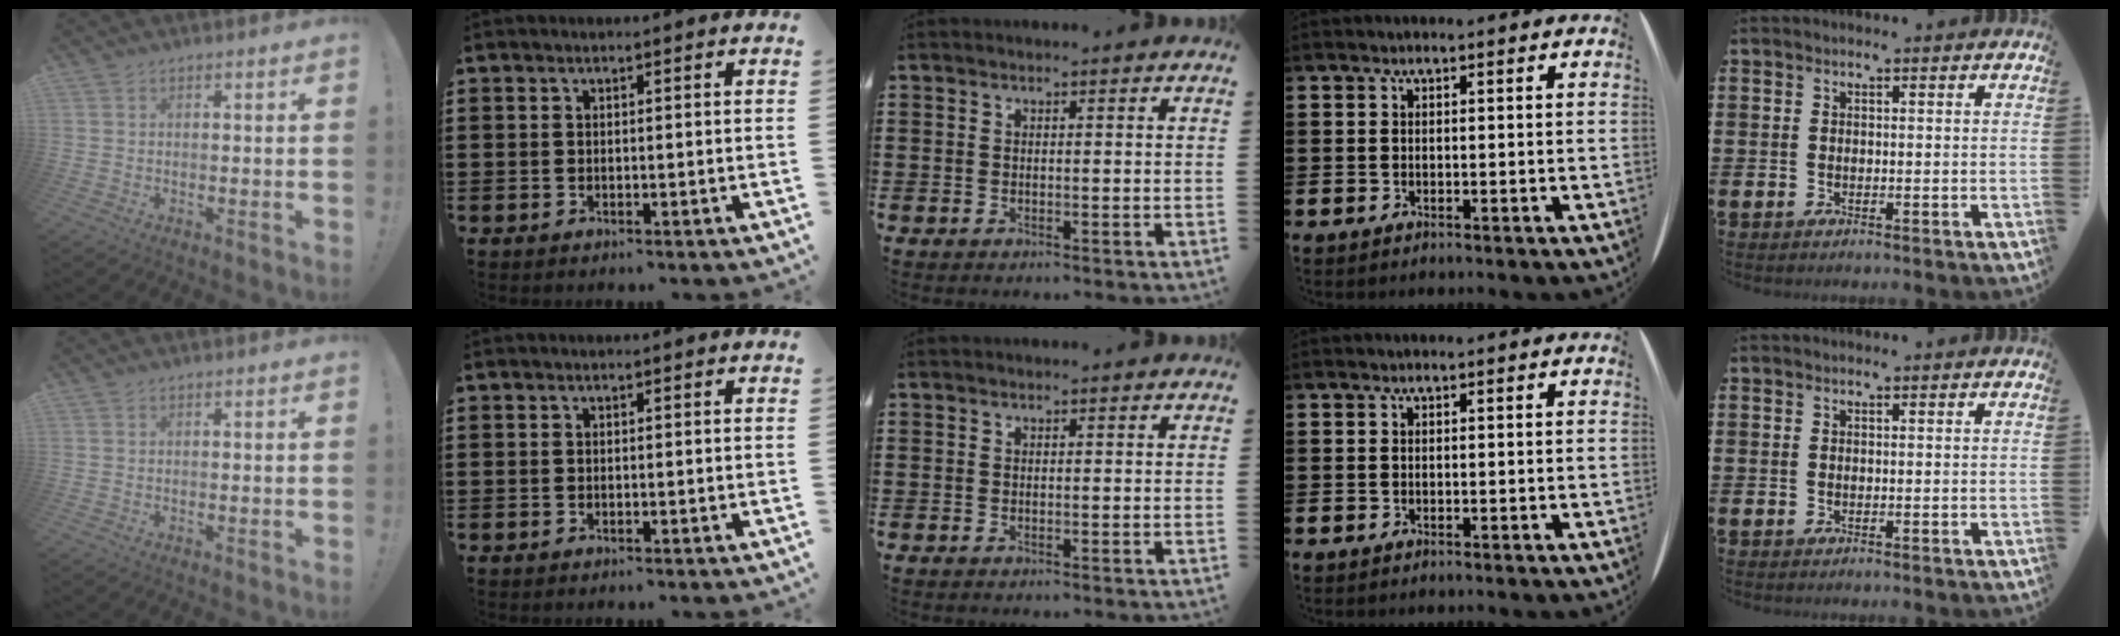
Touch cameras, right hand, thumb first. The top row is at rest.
{}